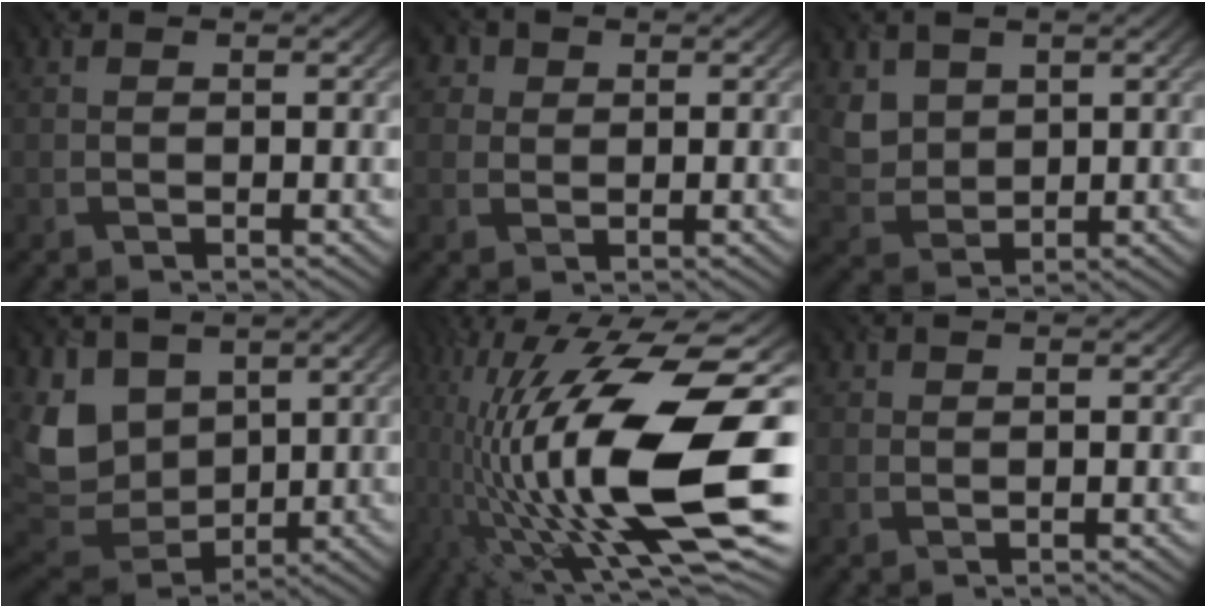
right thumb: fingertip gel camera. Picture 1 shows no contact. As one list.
[{"total": 3.9, "force": [2.1, 2.8, 1.6], "torque": [-0.051, 0.008, 0.033]}, {"total": 4.4, "force": [2.2, 3.4, 1.7], "torque": [-0.058, -0.019, 0.051]}, {"total": 11.2, "force": [3.2, 8.5, 6.6], "torque": [-0.194, -0.009, 0.071]}, {"total": 20.6, "force": [-4.6, 6.7, 18.9], "torque": [-0.359, 0.007, -0.078]}, {"total": 0.7, "force": [0.2, 0.5, 0.4], "torque": [-0.005, -0.001, 0.003]}]